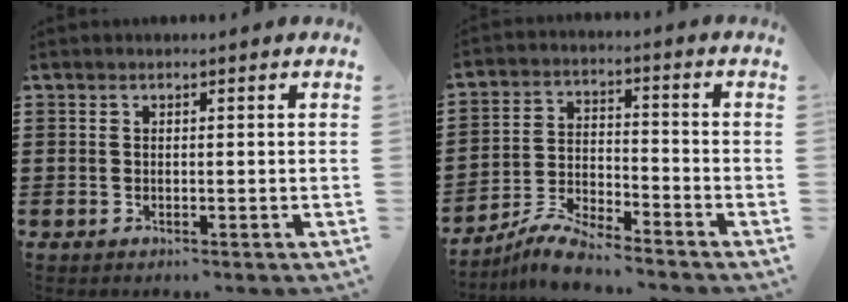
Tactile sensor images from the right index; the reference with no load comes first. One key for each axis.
{"total": 6.1, "fx": -5.8, "fy": 0.6, "fz": 2.0, "tx": -0.054, "ty": -0.002, "tz": -0.115}